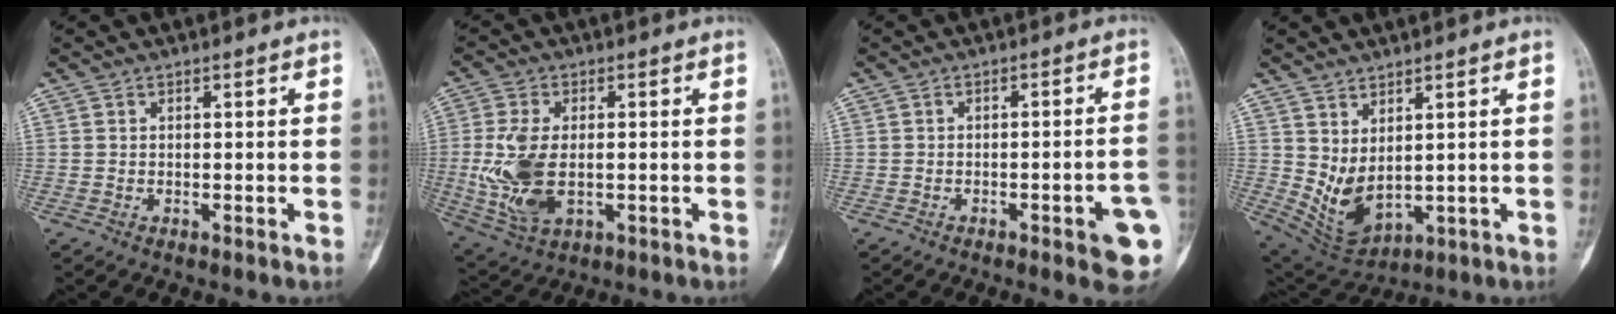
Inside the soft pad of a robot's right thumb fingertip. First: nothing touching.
{"total": 12.0, "force": [-1.0, 6.8, 9.9], "torque": [-0.213, -0.008, -0.007]}
{"total": 9.1, "force": [-3.1, 1.8, 8.4], "torque": [-0.093, 0.013, -0.035]}
{"total": 8.1, "force": [1.7, 4.3, 6.7], "torque": [-0.111, -0.024, 0.060]}